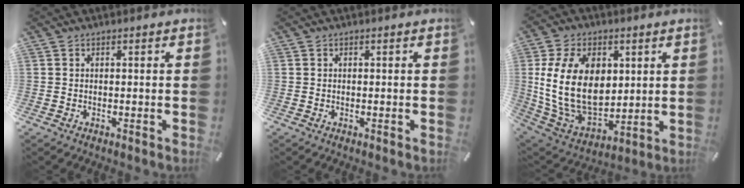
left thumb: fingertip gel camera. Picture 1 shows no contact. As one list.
[{"total": 0.0}, {"total": 19.3, "force": [3.1, 13.4, 13.5], "torque": [-0.278, -0.012, 0.057]}]